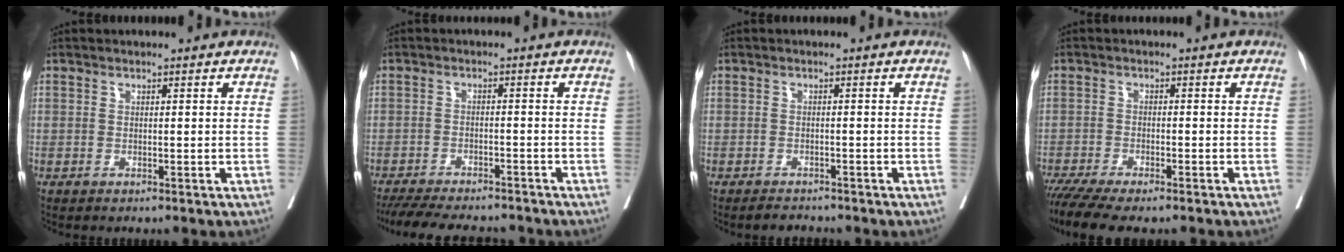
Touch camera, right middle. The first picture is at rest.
{"total": 14.6, "force": [-13.1, 2.7, 5.8], "torque": [-0.114, -0.017, -0.183]}
{"total": 2.2, "force": [-2.1, 0.6, 0.5], "torque": [-0.008, -0.004, -0.031]}
{"total": 8.9, "force": [-7.3, 1.2, 4.9], "torque": [-0.072, -0.011, -0.118]}